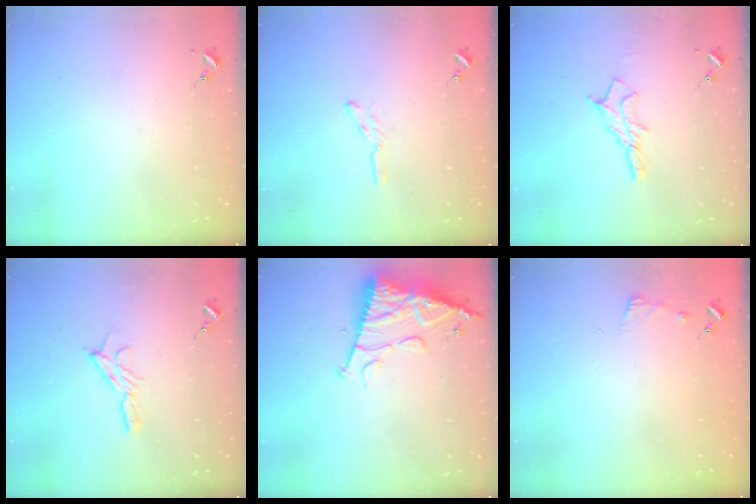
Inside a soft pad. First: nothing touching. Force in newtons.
{"total": 3.9, "press": 3.9, "slide": 0.4}
{"total": 10.4, "press": 10.3, "slide": 0.7}
{"total": 8.2, "press": 8.1, "slide": 0.3}
{"total": 11.8, "press": 11.7, "slide": 1.2}
{"total": 2.9, "press": 2.9, "slide": 0.3}